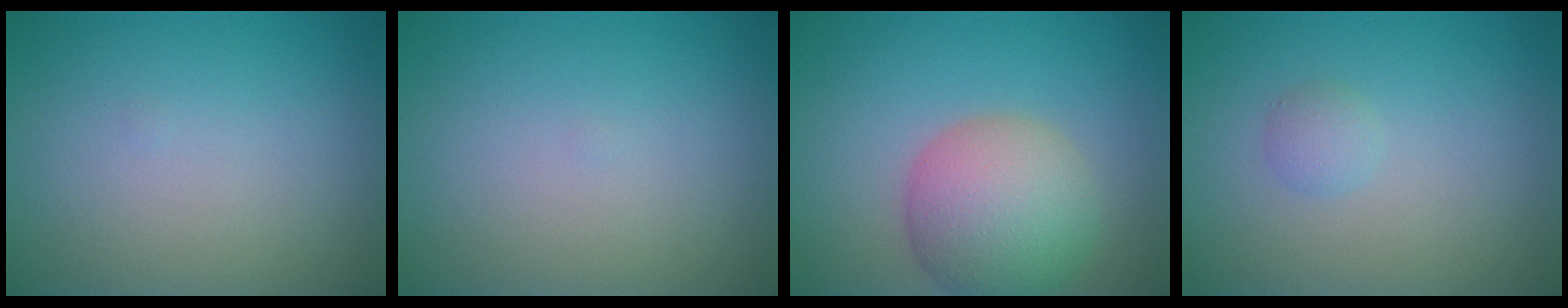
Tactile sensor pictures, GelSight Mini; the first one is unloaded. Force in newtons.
{"total": 0.0}
{"total": 7.2, "press": 7.2, "slide": 0.5}
{"total": 1.1, "press": 1.1, "slide": 0.0}